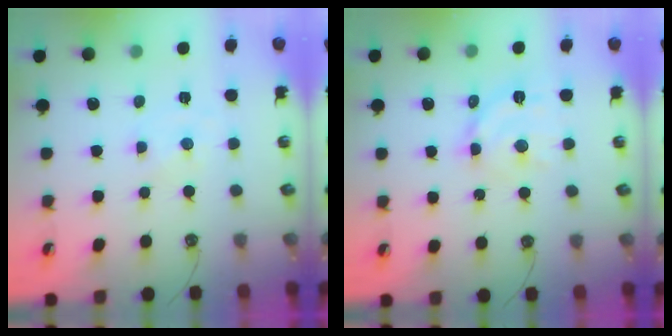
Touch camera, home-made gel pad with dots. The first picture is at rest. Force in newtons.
{"total": 11.4, "press": 11.3, "slide": 0.7}